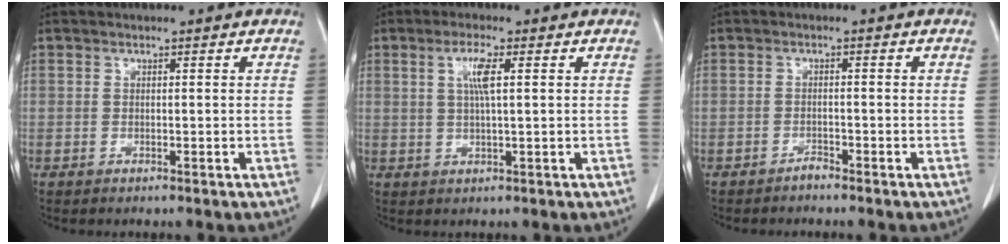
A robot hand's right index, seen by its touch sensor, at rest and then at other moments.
{"total": 4.0, "force": [1.2, 0.2, 3.8], "torque": [-0.075, 0.003, 0.023]}
{"total": 1.1, "force": [-1.1, 0.1, 0.3], "torque": [-0.003, 0.001, -0.017]}